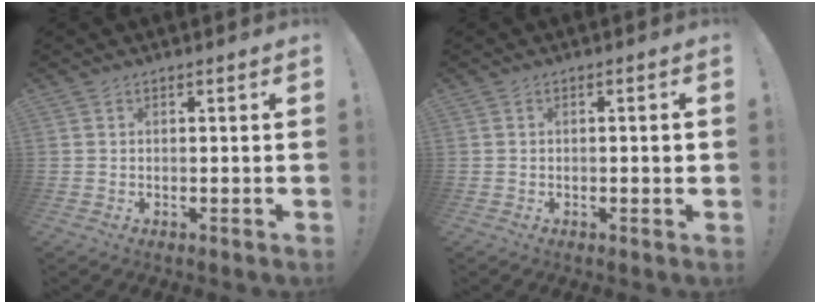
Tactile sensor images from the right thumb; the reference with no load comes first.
{"total": 1.6, "force": [-0.3, 0.1, 1.5], "torque": [-0.018, -0.001, -0.007]}